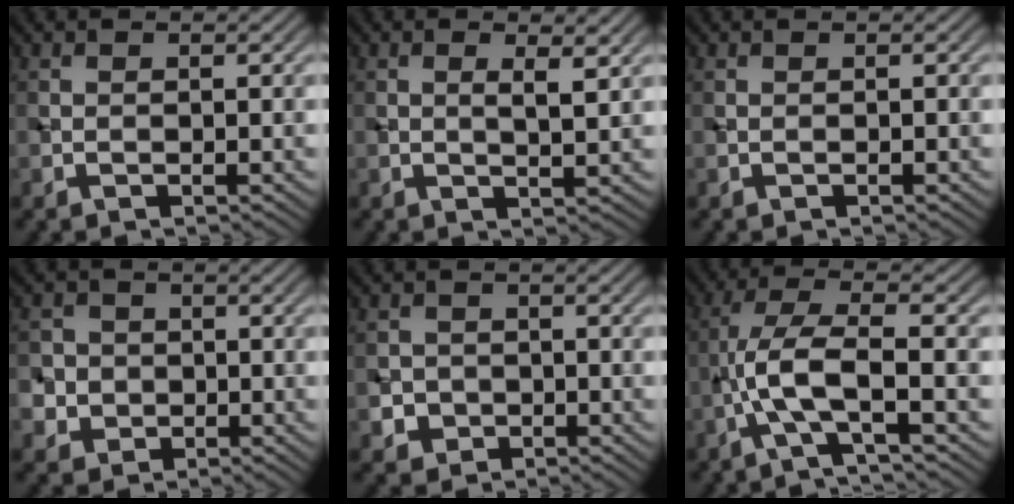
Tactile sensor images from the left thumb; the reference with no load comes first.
{"total": 2.4, "force": [1.1, 0.5, 2.1], "torque": [-0.034, -0.005, 0.023]}
{"total": 0.0}
{"total": 4.6, "force": [-0.6, 4.4, 1.0], "torque": [-0.028, 0.009, -0.029]}
{"total": 2.5, "force": [-0.7, 2.3, 0.5], "torque": [-0.002, -0.004, -0.016]}
{"total": 6.6, "force": [-1.9, 1.5, 6.1], "torque": [-0.127, 0.015, -0.049]}